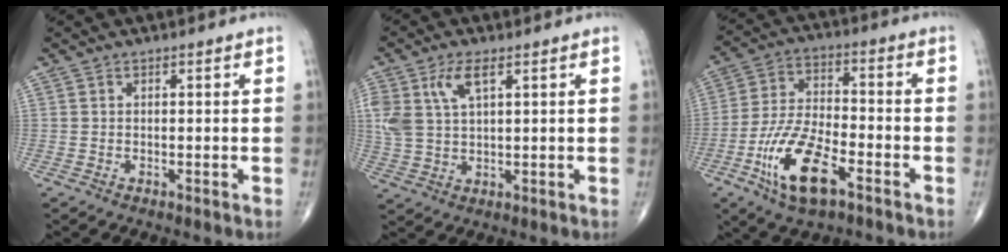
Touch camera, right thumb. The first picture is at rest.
{"total": 7.2, "force": [3.1, 3.2, 5.6], "torque": [-0.126, -0.002, 0.065]}
{"total": 14.5, "force": [-6.9, 5.9, 11.3], "torque": [-0.220, 0.026, -0.126]}